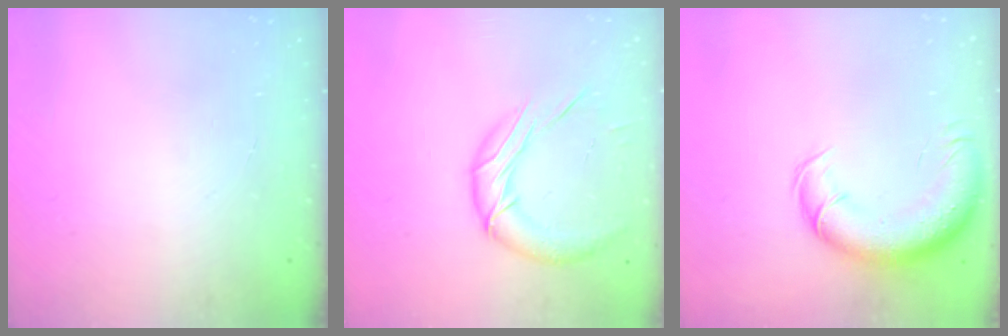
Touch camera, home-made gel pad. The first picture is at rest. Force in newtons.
{"total": 13.1, "press": 13.0, "slide": 1.0}
{"total": 13.8, "press": 13.2, "slide": 4.1}